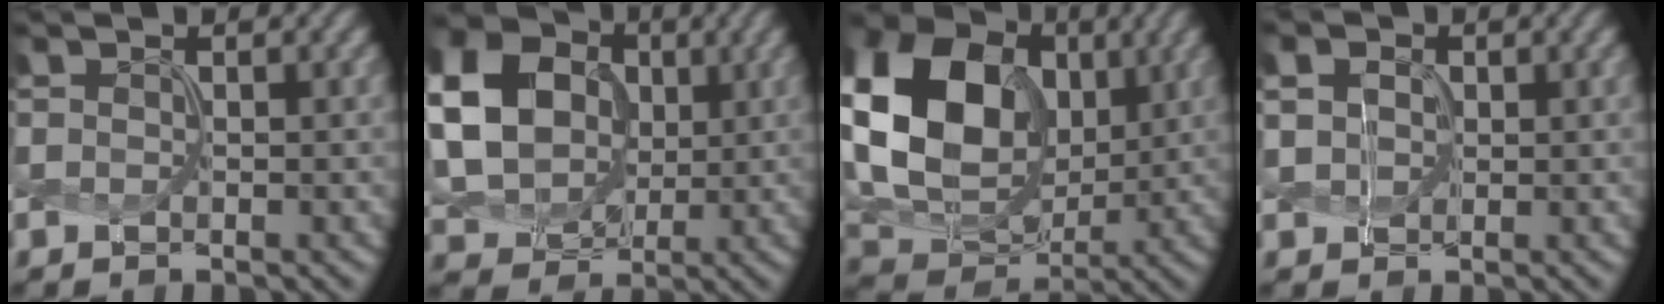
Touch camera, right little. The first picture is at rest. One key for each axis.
{"total": 13.0, "fx": 2.4, "fy": 11.0, "fz": 6.6, "tx": -0.206, "ty": 0.027, "tz": 0.081}
{"total": 13.2, "fx": 2.0, "fy": 9.9, "fz": 8.5, "tx": -0.205, "ty": 0.015, "tz": 0.061}
{"total": 0.8, "fx": -0.2, "fy": 0.8, "fz": -0.2, "tx": -0.023, "ty": 0.000, "tz": 0.025}